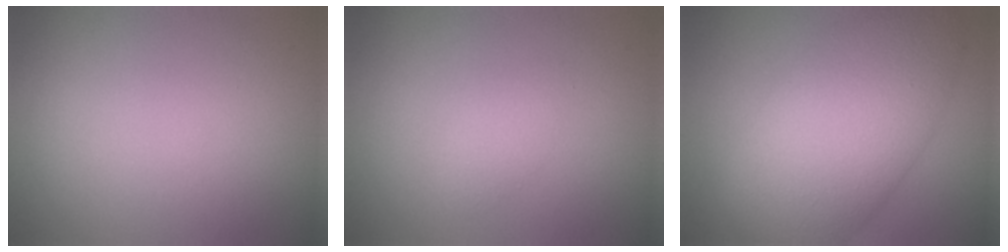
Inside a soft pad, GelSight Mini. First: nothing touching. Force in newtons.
{"total": 1.2, "press": 1.2, "slide": 0.1}
{"total": 10.3, "press": 10.3, "slide": 0.4}